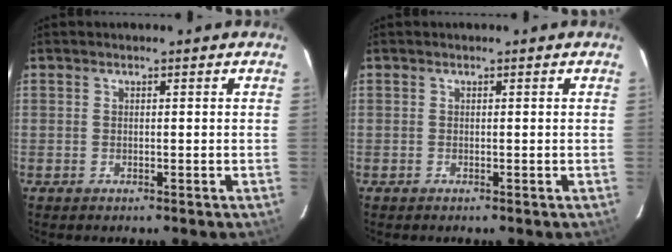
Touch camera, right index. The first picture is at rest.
{"total": 0.0}